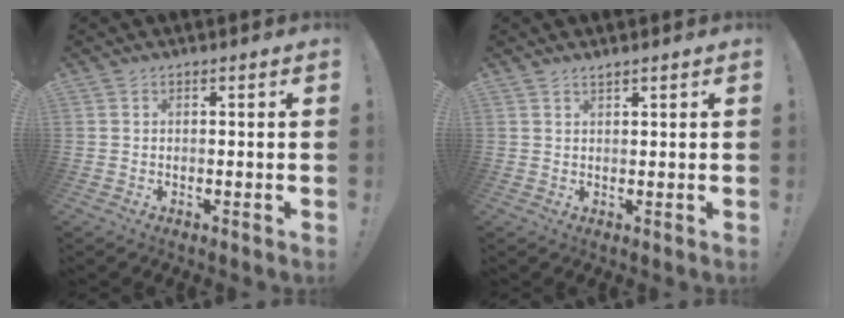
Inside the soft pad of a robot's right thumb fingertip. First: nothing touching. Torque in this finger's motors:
{"motor_torque": [-0.17, -0.21, -0.25, -0.06, 0.01]}